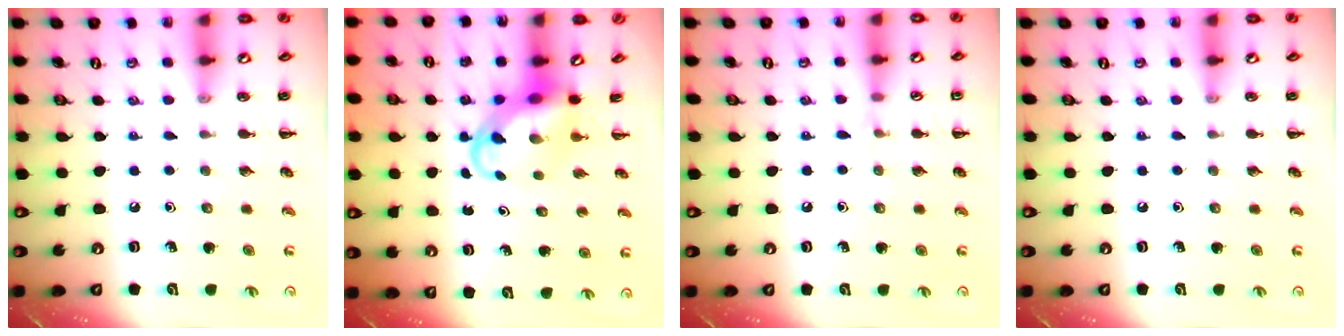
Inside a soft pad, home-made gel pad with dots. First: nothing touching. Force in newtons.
{"total": 5.4, "press": 5.3, "slide": 0.6}
{"total": 3.6, "press": 3.3, "slide": 1.3}
{"total": 0.0}